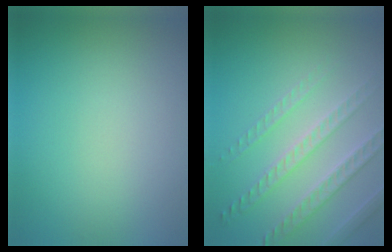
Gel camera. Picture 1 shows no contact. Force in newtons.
{"total": 4.5, "press": 3.6, "slide": 2.7}